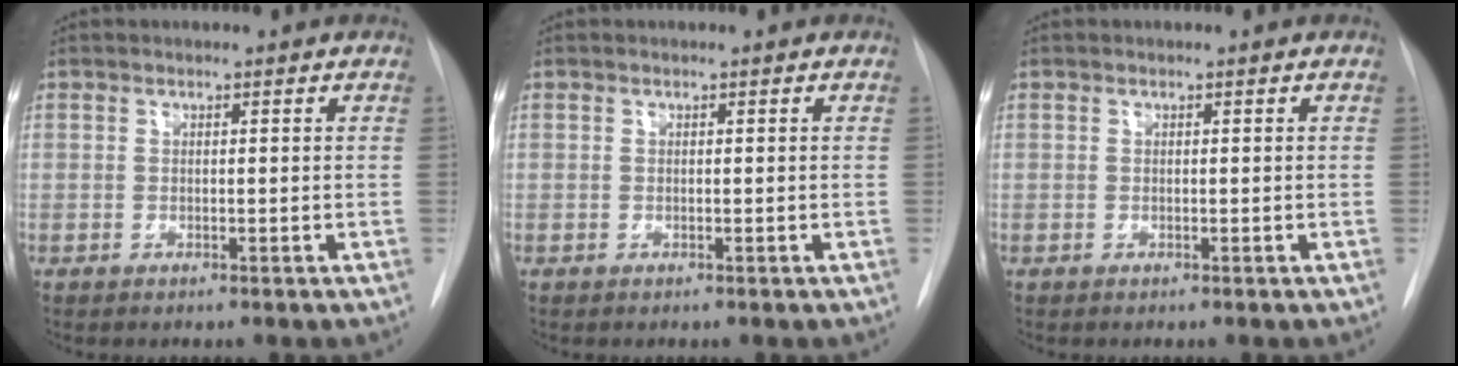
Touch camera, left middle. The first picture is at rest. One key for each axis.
{"total": 0.0}
{"total": 0.0}